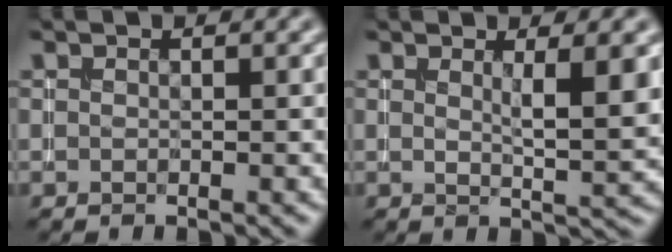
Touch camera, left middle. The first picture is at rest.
{"total": 3.8, "force": [1.1, 0.8, 3.5], "torque": [-0.045, -0.007, 0.017]}